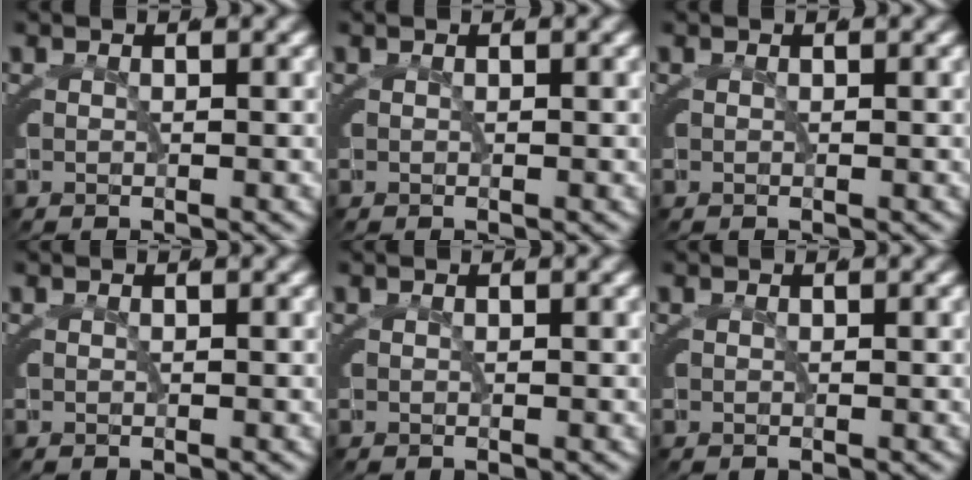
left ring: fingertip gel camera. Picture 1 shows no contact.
{"total": 0.0}
{"total": 0.0}
{"total": 0.0}
{"total": 0.0}
{"total": 0.0}